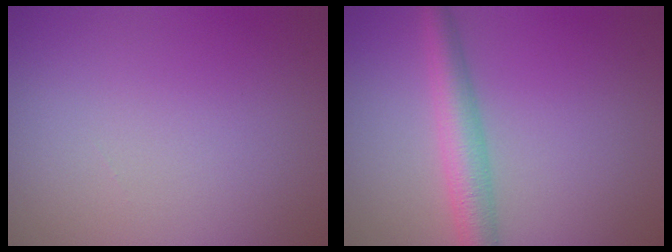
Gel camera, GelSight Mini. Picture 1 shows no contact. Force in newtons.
{"total": 3.8, "press": 3.8, "slide": 0.1}